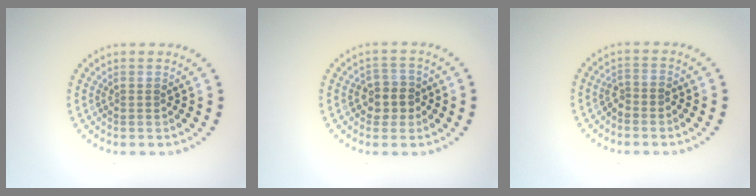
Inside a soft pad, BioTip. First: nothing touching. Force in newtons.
{"total": 2.6, "press": 2.4, "slide": 1.1}
{"total": 1.4, "press": 1.1, "slide": 0.9}